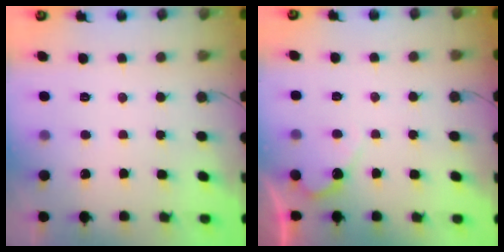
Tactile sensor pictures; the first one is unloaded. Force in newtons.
{"total": 3.6, "press": 3.6, "slide": 0.2}